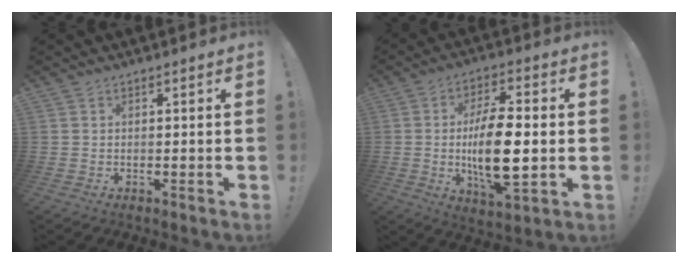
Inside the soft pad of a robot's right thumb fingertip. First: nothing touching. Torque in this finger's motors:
{"motor_torque": [0.12, 1.39, 0.68, 0.41, 0.14]}